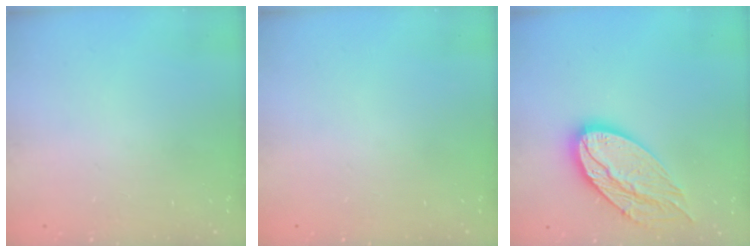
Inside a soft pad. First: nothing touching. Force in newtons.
{"total": 0.0}
{"total": 17.0, "press": 17.0, "slide": 1.3}